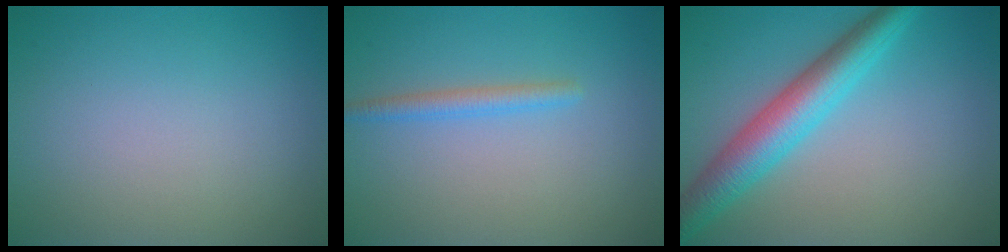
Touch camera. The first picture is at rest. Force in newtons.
{"total": 1.7, "press": 1.7, "slide": 0.1}
{"total": 5.8, "press": 5.8, "slide": 0.1}